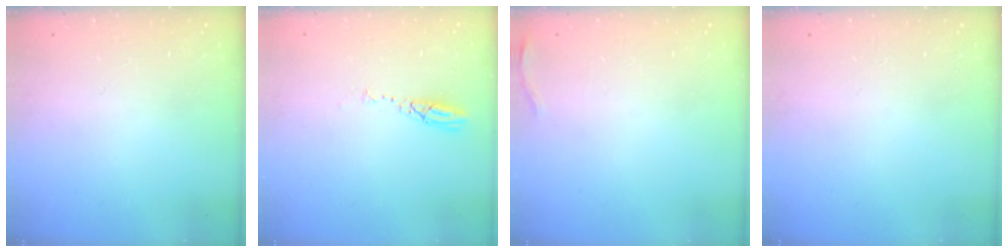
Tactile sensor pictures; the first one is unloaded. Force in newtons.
{"total": 3.7, "press": 3.7, "slide": 0.4}
{"total": 7.3, "press": 5.5, "slide": 4.8}
{"total": 0.0}